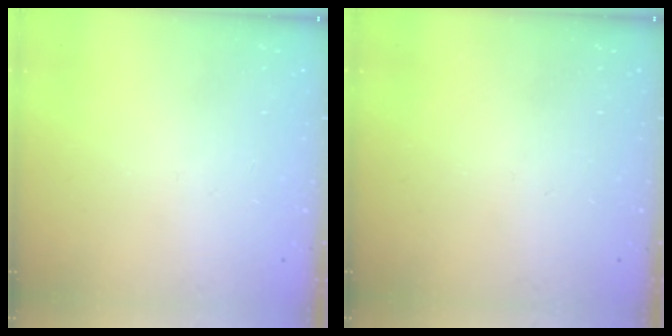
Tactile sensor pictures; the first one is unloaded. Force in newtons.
{"total": 0.0}